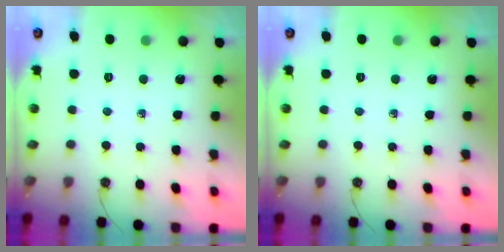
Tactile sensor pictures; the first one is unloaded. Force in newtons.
{"total": 0.0}